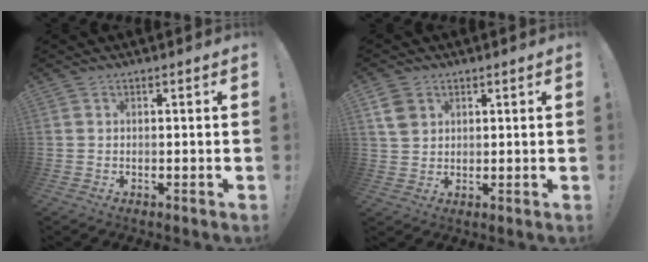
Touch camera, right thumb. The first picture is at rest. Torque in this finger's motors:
{"motor_torque": [0.16, 0.91, -0.22, -0.08, 0.01]}